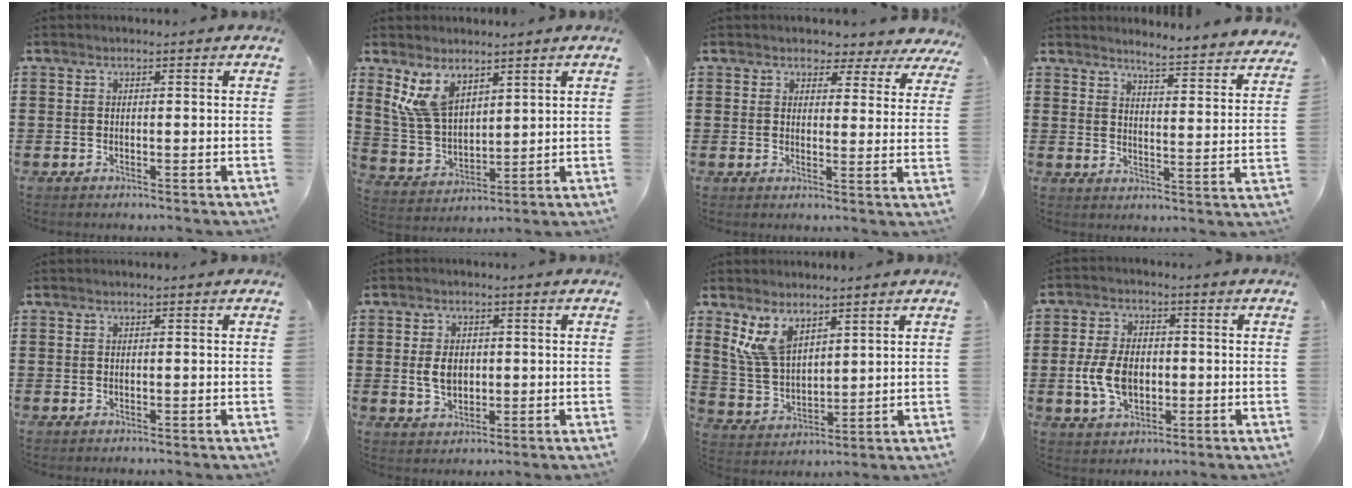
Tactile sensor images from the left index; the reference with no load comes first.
{"total": 7.4, "force": [4.6, 3.9, 4.3], "torque": [-0.115, -0.009, 0.086]}
{"total": 2.5, "force": [2.3, 1.1, -0.1], "torque": [0.001, -0.015, 0.035]}
{"total": 3.4, "force": [3.2, -1.0, 0.3], "torque": [-0.015, -0.037, 0.048]}
{"total": 0.0}
{"total": 4.5, "force": [0.2, 3.0, 3.4], "torque": [-0.070, 0.003, -0.002]}
{"total": 6.9, "force": [4.4, 3.6, 4.0], "torque": [-0.108, -0.008, 0.082]}
{"total": 7.3, "force": [-0.9, 4.7, 5.6], "torque": [-0.130, 0.006, -0.021]}